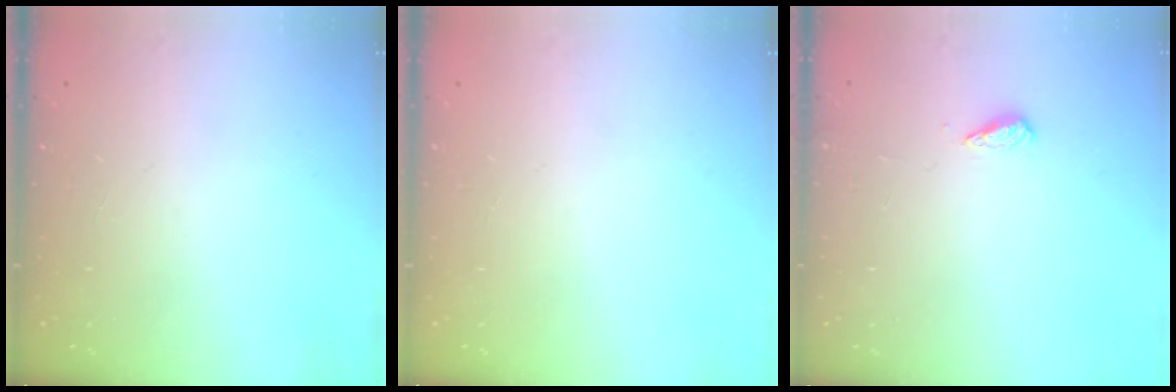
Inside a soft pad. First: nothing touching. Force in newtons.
{"total": 0.0}
{"total": 2.7, "press": 2.6, "slide": 0.4}